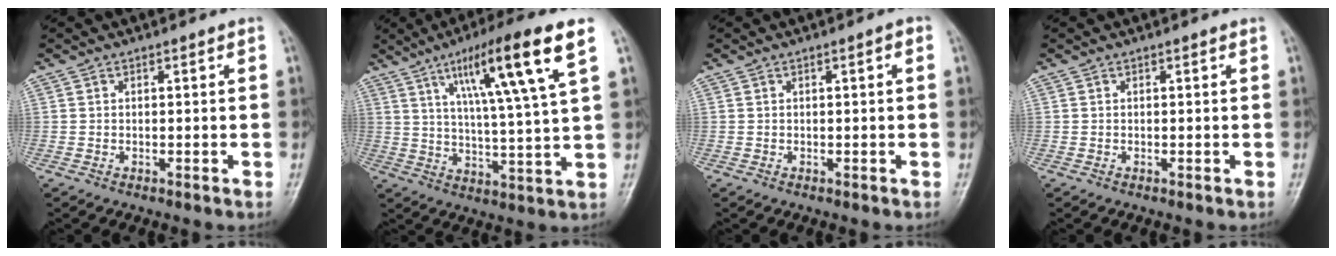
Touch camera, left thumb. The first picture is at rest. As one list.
[{"total": 16.7, "force": [7.5, 1.2, 14.8], "torque": [-0.246, -0.020, 0.122]}, {"total": 1.2, "force": [0.1, 0.3, 1.2], "torque": [-0.019, 0.003, 0.000]}, {"total": 0.0}]